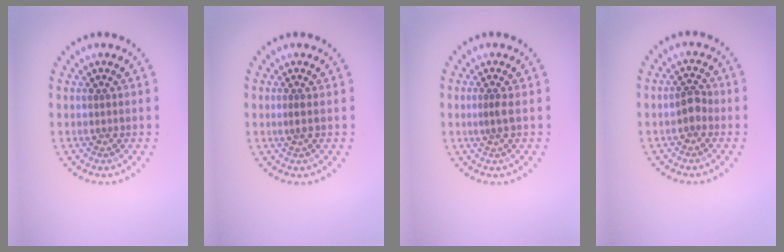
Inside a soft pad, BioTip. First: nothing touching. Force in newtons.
{"total": 0.5, "press": 0.3, "slide": 0.4}
{"total": 0.8, "press": 0.5, "slide": 0.7}
{"total": 1.5, "press": 1.5, "slide": 0.4}